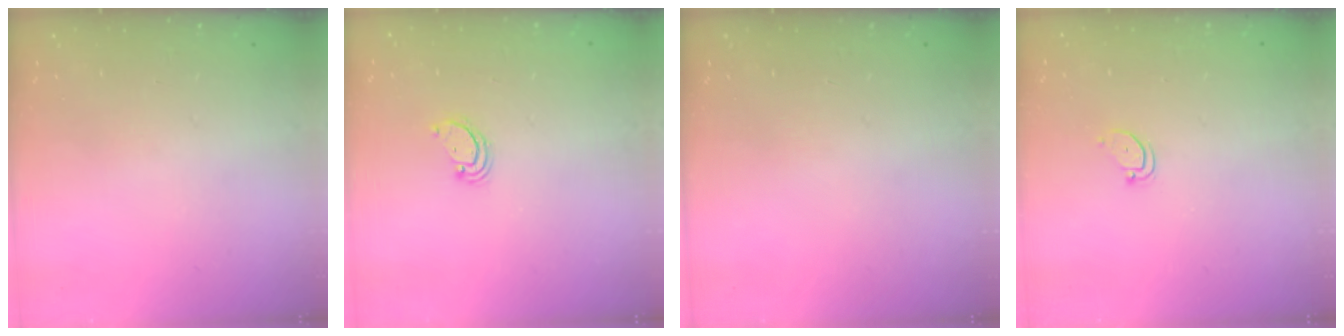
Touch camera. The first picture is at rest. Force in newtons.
{"total": 2.2, "press": 2.2, "slide": 0.2}
{"total": 0.0}
{"total": 2.4, "press": 2.4, "slide": 0.2}